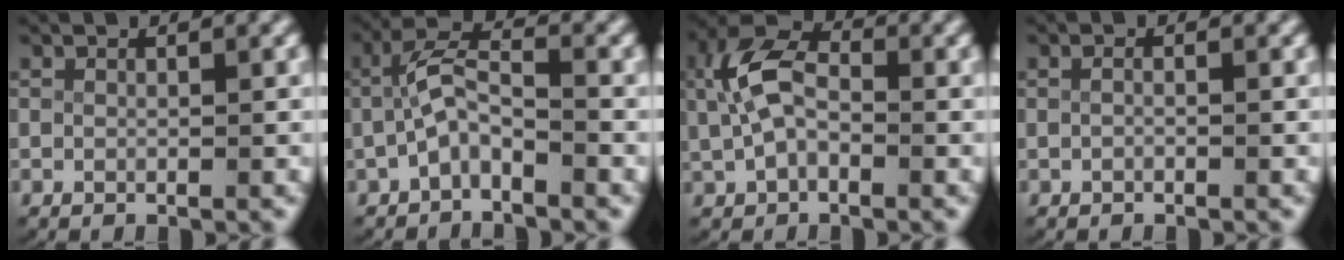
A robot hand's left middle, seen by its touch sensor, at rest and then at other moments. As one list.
[{"total": 3.8, "force": [-1.0, 2.3, 2.8], "torque": [-0.056, -0.003, -0.026]}, {"total": 5.2, "force": [0.4, 3.4, 3.9], "torque": [-0.085, 0.000, 0.008]}, {"total": 0.5, "force": [-0.3, 0.0, 0.4], "torque": [-0.011, -0.003, -0.003]}]